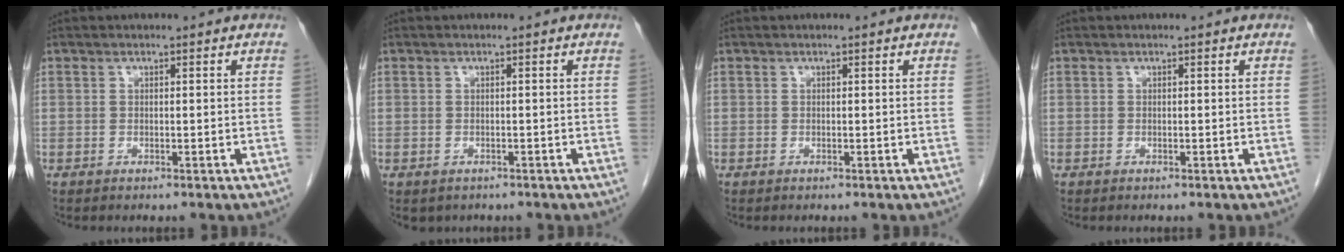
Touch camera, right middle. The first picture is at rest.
{"total": 2.0, "force": [-1.3, 1.4, 0.4], "torque": [-0.006, 0.001, -0.014]}
{"total": 0.0}
{"total": 0.0}